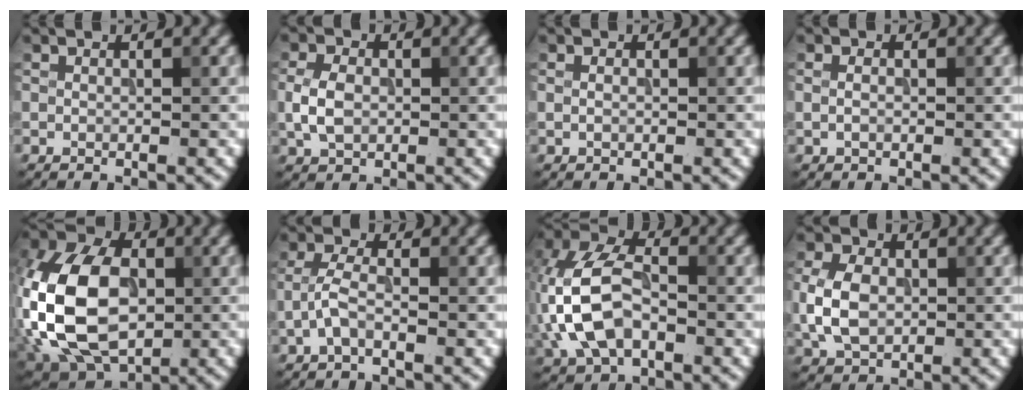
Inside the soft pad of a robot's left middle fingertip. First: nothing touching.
{"total": 3.1, "force": [-0.2, 2.3, 2.1], "torque": [-0.047, 0.002, -0.007]}
{"total": 0.6, "force": [0.1, 0.5, 0.4], "torque": [-0.009, -0.001, 0.001]}
{"total": 1.0, "force": [0.0, 0.7, 0.7], "torque": [-0.014, 0.000, -0.002]}
{"total": 14.1, "force": [-1.3, 9.3, 10.5], "torque": [-0.235, 0.012, -0.045]}
{"total": 2.4, "force": [-1.0, 0.9, 2.0], "torque": [-0.047, 0.009, -0.027]}
{"total": 9.2, "force": [-1.5, 5.8, 7.0], "torque": [-0.159, 0.013, -0.043]}
{"total": 4.7, "force": [-0.2, 3.5, 3.2], "torque": [-0.075, 0.003, -0.006]}